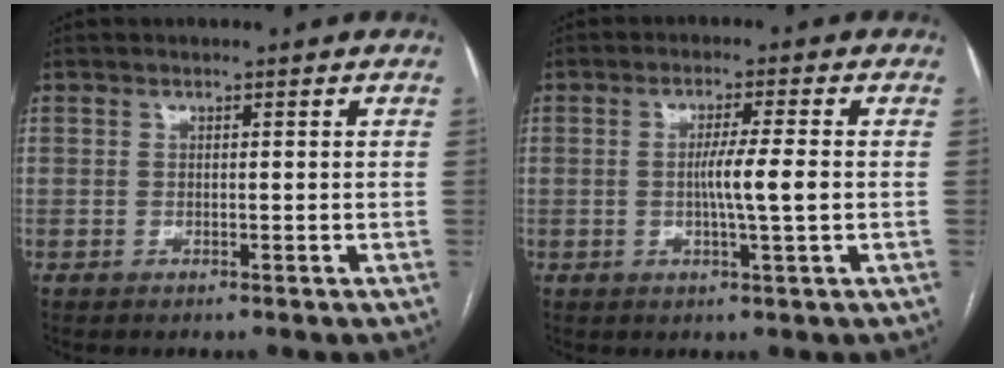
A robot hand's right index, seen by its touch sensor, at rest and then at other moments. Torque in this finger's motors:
{"motor_torque": [0.98, -0.03, 0.56, 0.12]}